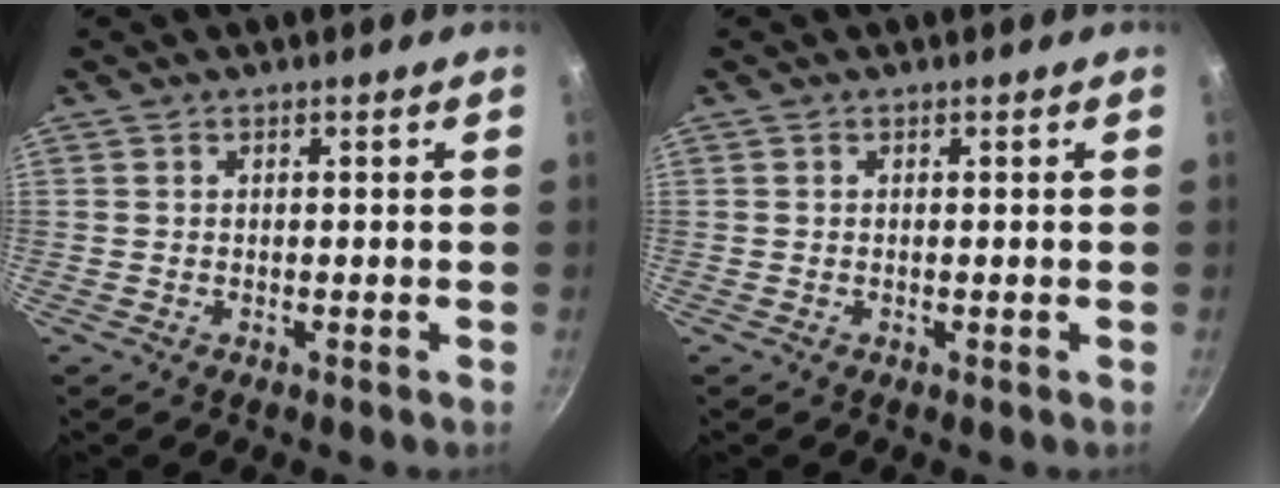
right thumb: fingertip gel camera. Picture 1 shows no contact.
{"total": 0.0}